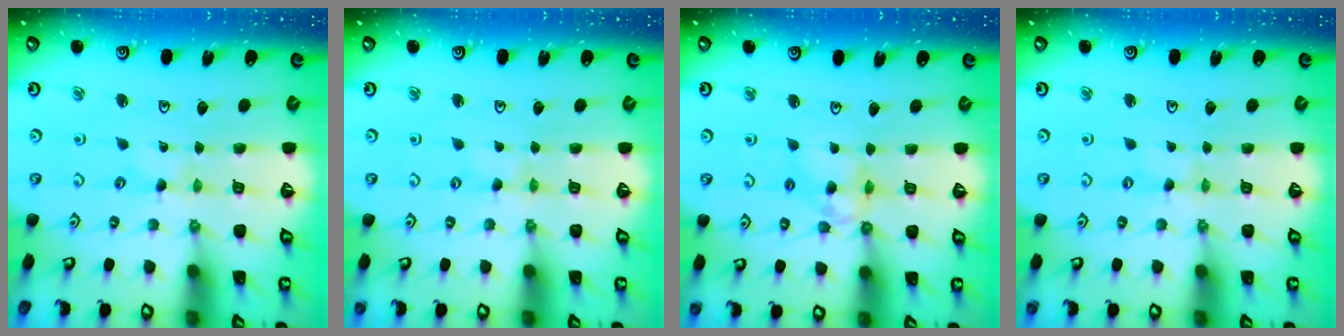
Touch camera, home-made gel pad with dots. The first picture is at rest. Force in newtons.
{"total": 0.0}
{"total": 8.9, "press": 8.8, "slide": 0.7}
{"total": 0.0}